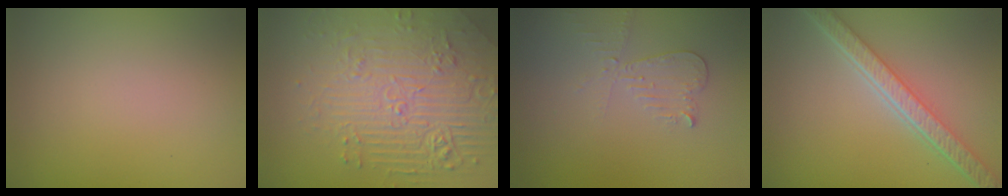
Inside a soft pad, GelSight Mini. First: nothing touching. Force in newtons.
{"total": 5.4, "press": 4.8, "slide": 2.3}
{"total": 2.2, "press": 2.2, "slide": 0.1}
{"total": 5.5, "press": 4.0, "slide": 3.8}